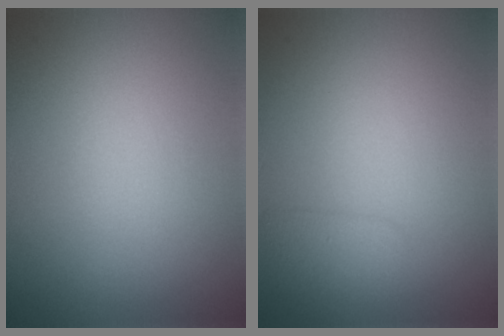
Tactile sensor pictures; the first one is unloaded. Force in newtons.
{"total": 1.6, "press": 1.6, "slide": 0.1}